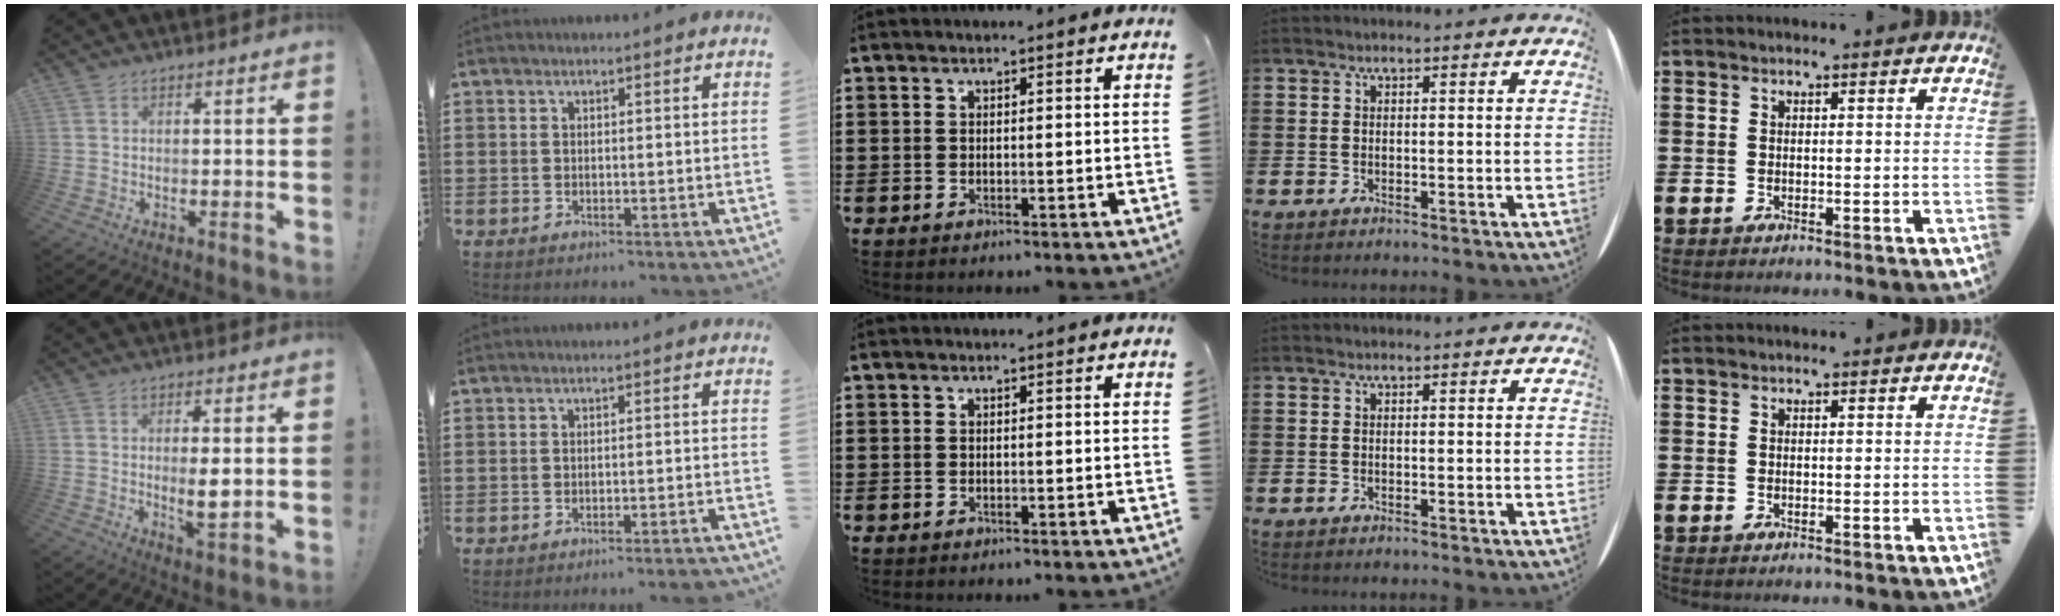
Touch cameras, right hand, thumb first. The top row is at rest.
{"thumb": {"total": 5.6, "force": [0.0, 1.4, 5.4], "torque": [-0.090, -0.010, -0.001]}, "index": {"total": 1.1, "force": [-1.0, -0.2, 0.4], "torque": [-0.007, 0.002, -0.020]}}